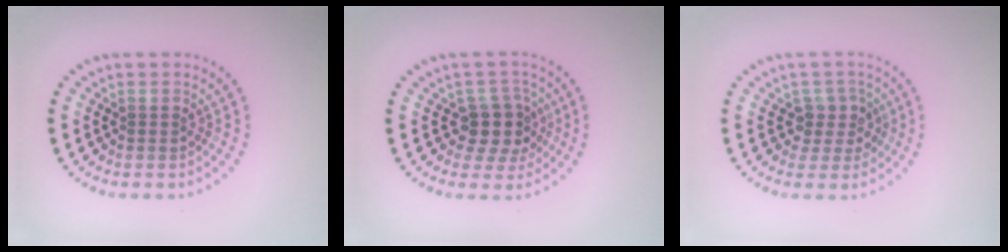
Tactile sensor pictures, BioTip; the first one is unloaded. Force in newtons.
{"total": 3.4, "press": 2.8, "slide": 1.9}
{"total": 2.4, "press": 2.0, "slide": 1.4}